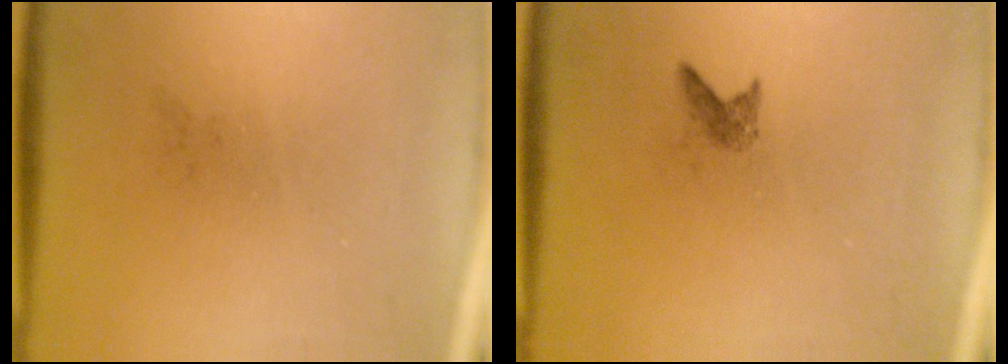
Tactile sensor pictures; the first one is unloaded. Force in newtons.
{"total": 0.9}